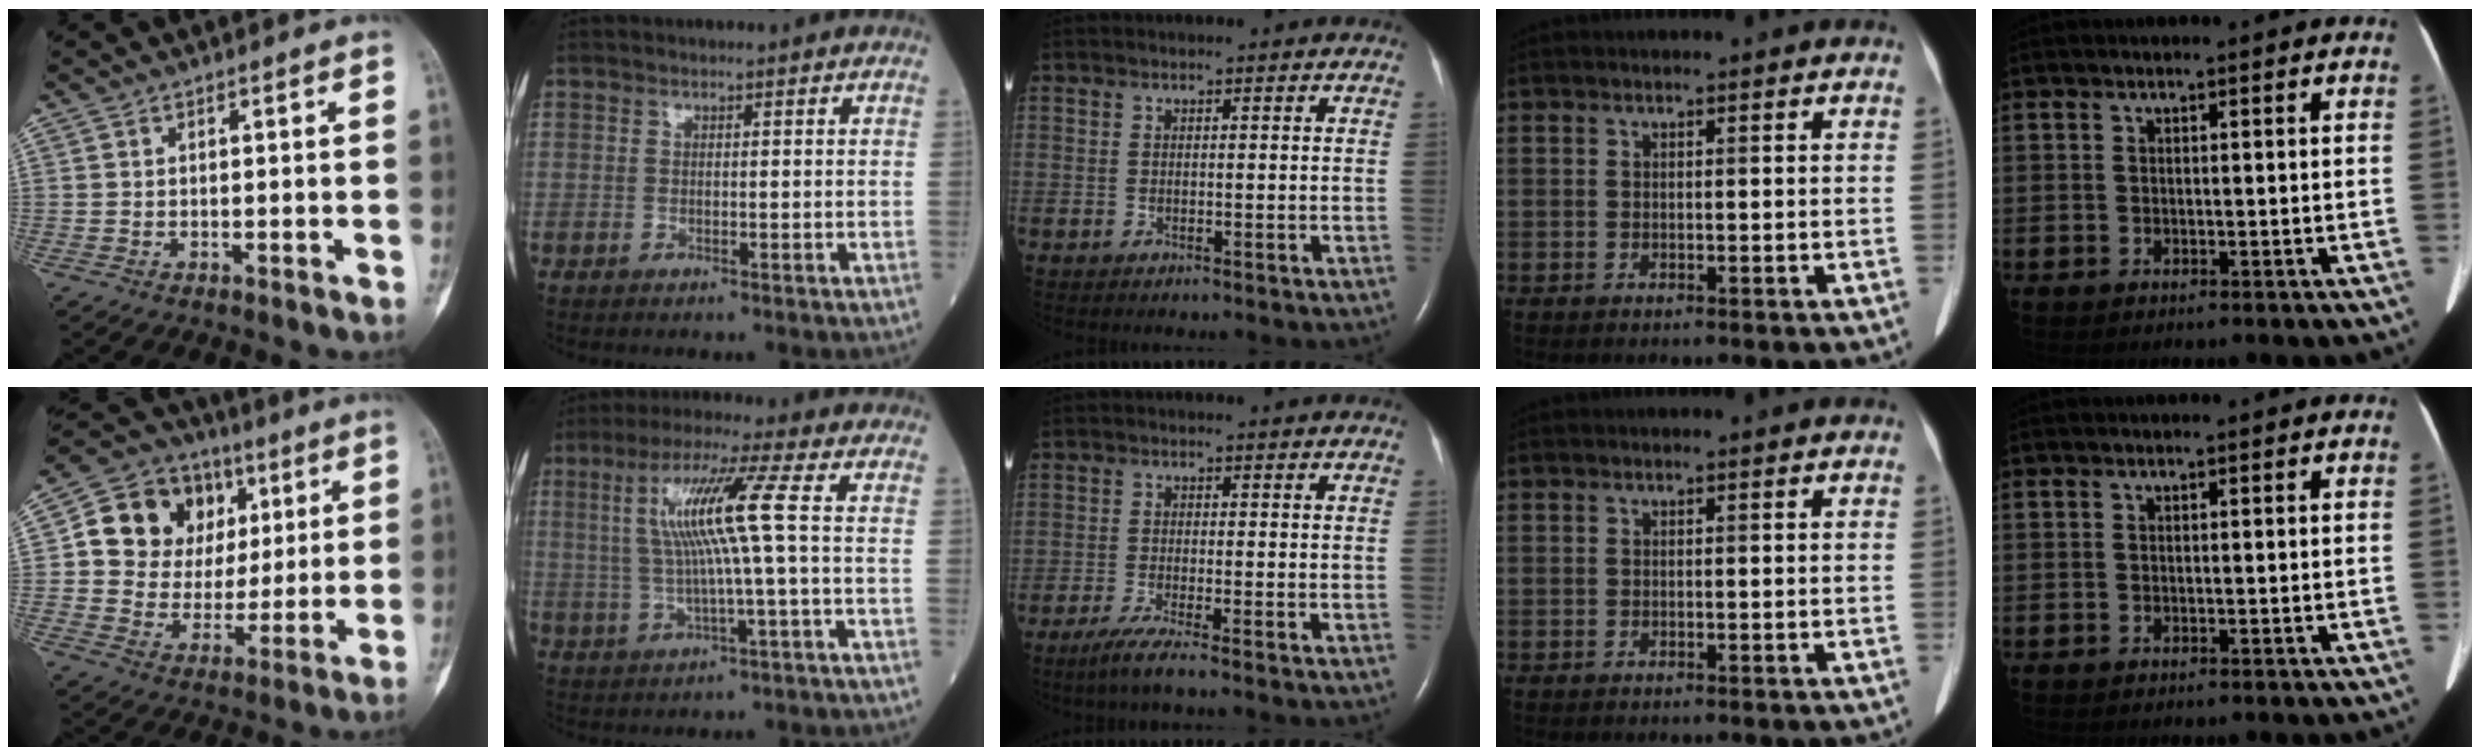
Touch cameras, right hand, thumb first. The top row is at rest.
{"thumb": {"total": 16.6, "force": [4.7, 14.0, 7.6], "torque": [-0.085, 0.014, 0.086]}, "index": {"total": 10.1, "force": [1.4, -1.0, 10.0], "torque": [-0.195, 0.013, 0.027]}, "middle": {"total": 3.7, "force": [-2.6, -0.4, 2.6], "torque": [-0.056, -0.012, -0.052]}}